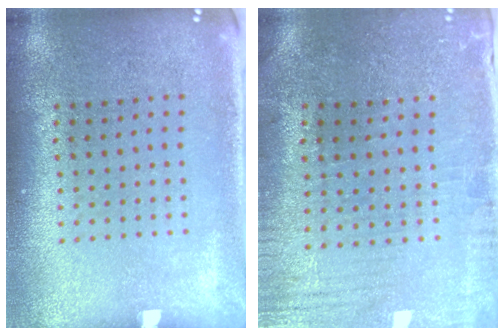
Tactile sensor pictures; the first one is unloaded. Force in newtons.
{"total": 0.5, "press": 0.3, "slide": 0.4}